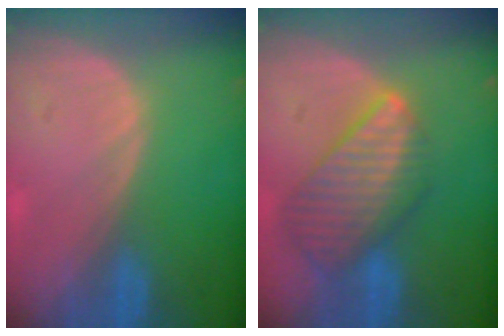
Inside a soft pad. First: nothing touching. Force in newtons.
{"total": 9.4, "press": 8.2, "slide": 4.6}